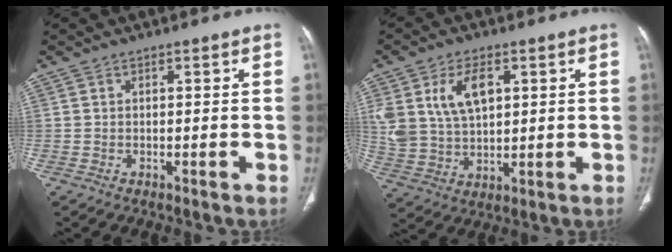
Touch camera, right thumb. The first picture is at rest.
{"total": 11.5, "force": [4.0, 6.8, 8.3], "torque": [-0.155, -0.007, 0.085]}